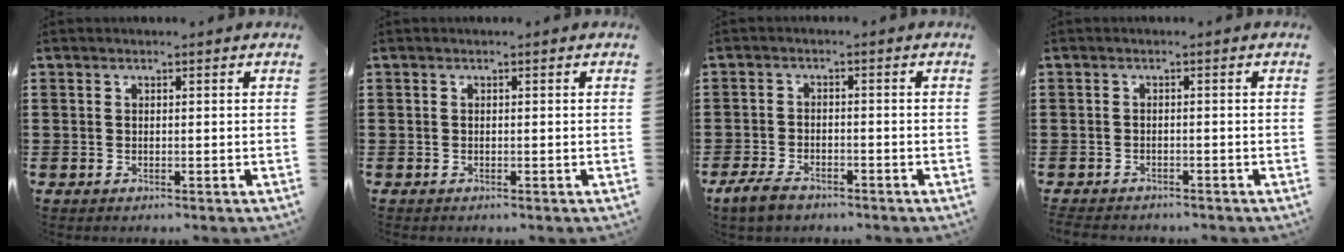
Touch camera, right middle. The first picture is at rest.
{"total": 0.0}
{"total": 3.3, "force": [-2.6, 1.4, 1.5], "torque": [-0.041, 0.003, -0.055]}
{"total": 0.8, "force": [-0.8, 0.1, -0.2], "torque": [0.001, -0.001, -0.018]}